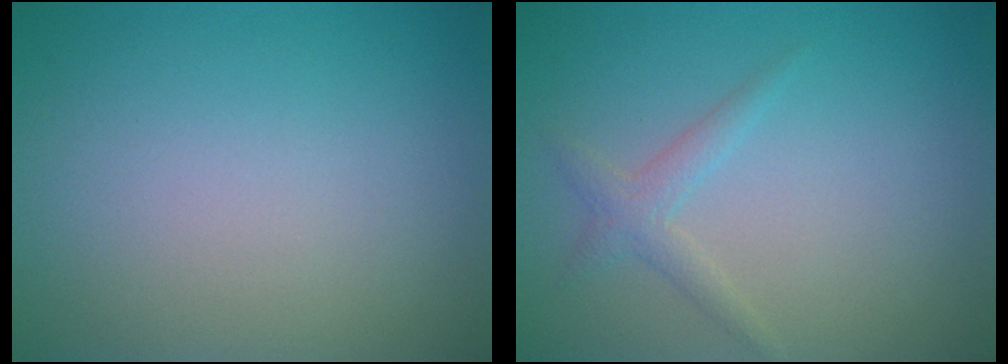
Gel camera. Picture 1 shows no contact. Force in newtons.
{"total": 1.6, "press": 1.6, "slide": 0.1}